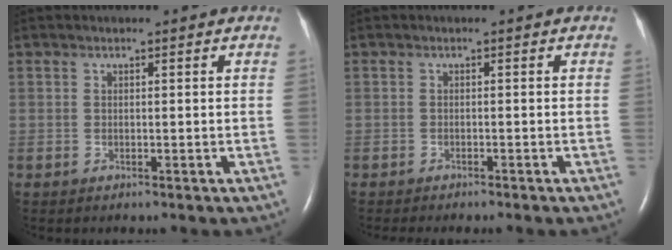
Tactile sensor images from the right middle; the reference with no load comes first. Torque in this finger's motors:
{"motor_torque": [0.08, -0.08, 0.10, 0.06]}